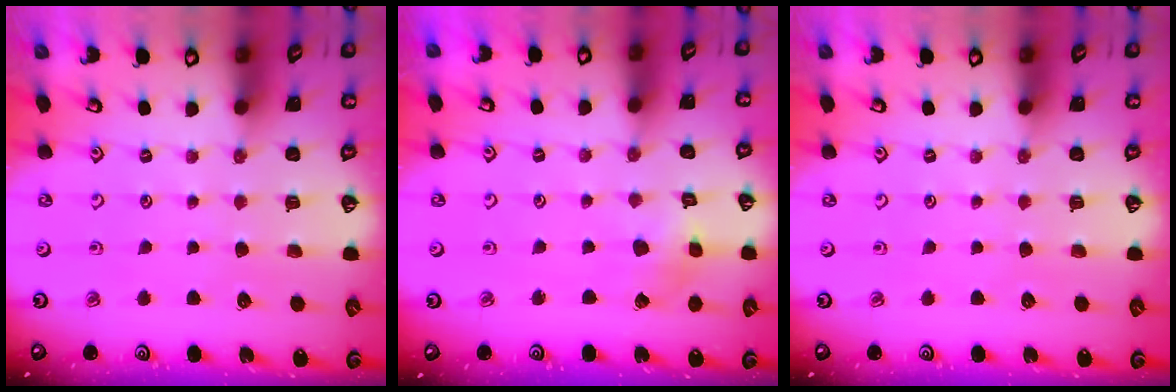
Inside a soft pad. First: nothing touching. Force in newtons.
{"total": 3.0, "press": 3.0, "slide": 0.2}
{"total": 0.0}